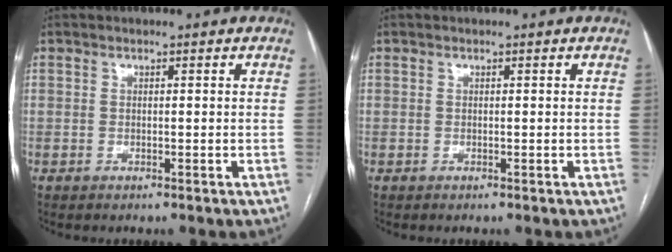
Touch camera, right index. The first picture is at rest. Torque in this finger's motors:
{"motor_torque": [0.08, 0.08, 0.02, 0.00]}